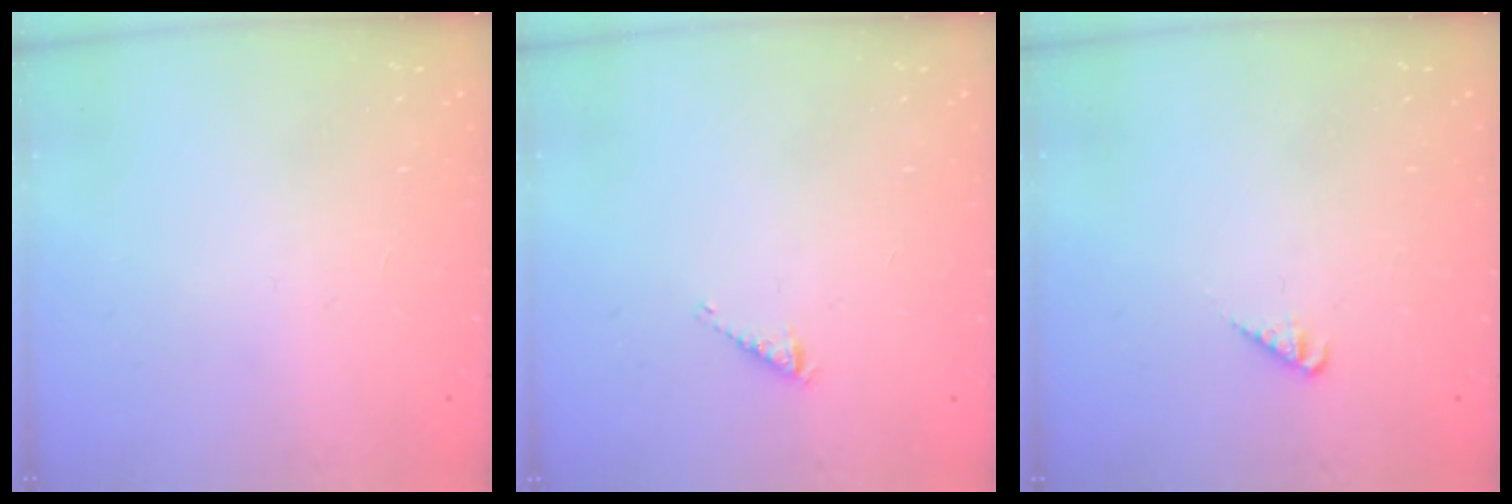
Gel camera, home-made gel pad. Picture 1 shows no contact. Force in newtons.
{"total": 2.8, "press": 2.8, "slide": 0.4}
{"total": 1.8, "press": 1.8, "slide": 0.3}